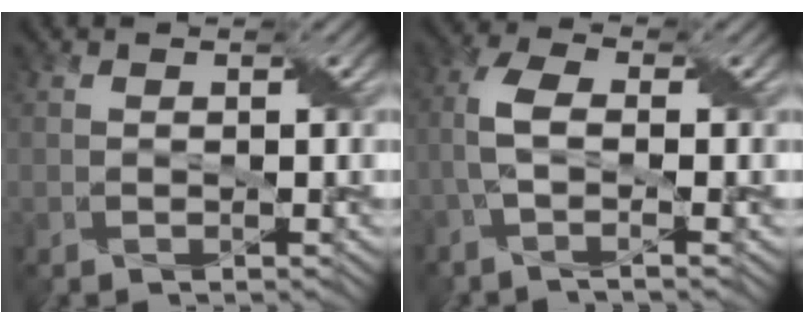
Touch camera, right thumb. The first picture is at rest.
{"total": 4.9, "force": [-1.0, 1.5, 4.6], "torque": [-0.103, 0.006, -0.030]}